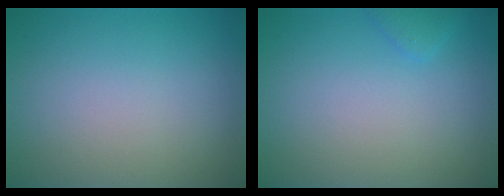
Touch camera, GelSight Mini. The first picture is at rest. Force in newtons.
{"total": 1.6, "press": 1.6, "slide": 0.2}